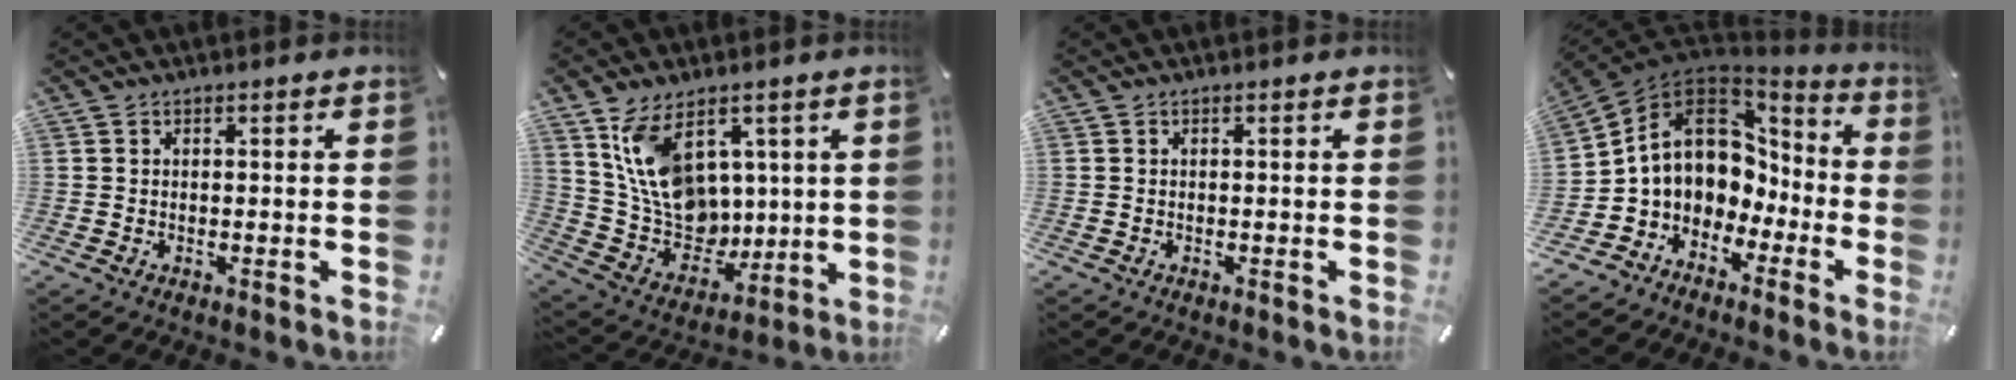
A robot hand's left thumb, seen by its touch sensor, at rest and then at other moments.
{"total": 14.7, "force": [6.1, 10.7, 7.9], "torque": [-0.166, -0.029, 0.125]}
{"total": 0.0}
{"total": 12.1, "force": [1.8, 10.4, 5.9], "torque": [-0.125, -0.015, 0.037]}